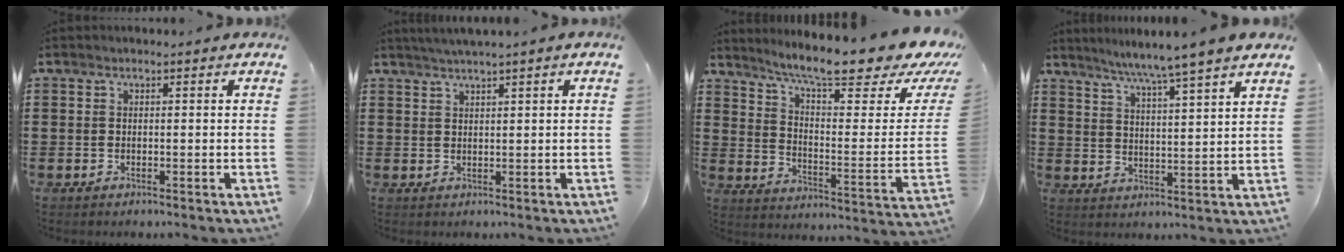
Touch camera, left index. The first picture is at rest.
{"total": 1.6, "force": [1.4, -0.4, 0.7], "torque": [-0.014, 0.000, 0.026]}
{"total": 11.8, "force": [9.8, 0.5, 6.6], "torque": [-0.133, -0.075, 0.159]}
{"total": 5.4, "force": [4.7, -1.6, 2.1], "torque": [-0.059, -0.036, 0.075]}